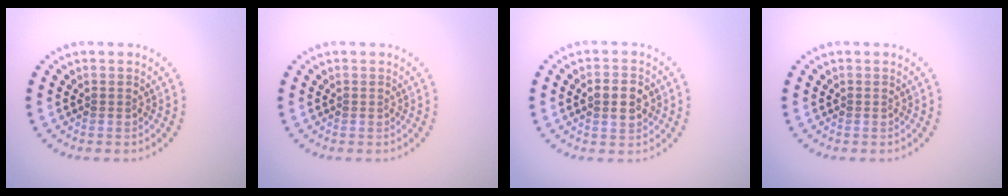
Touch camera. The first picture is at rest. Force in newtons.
{"total": 0.0}
{"total": 3.0, "press": 3.0, "slide": 0.1}
{"total": 0.0}